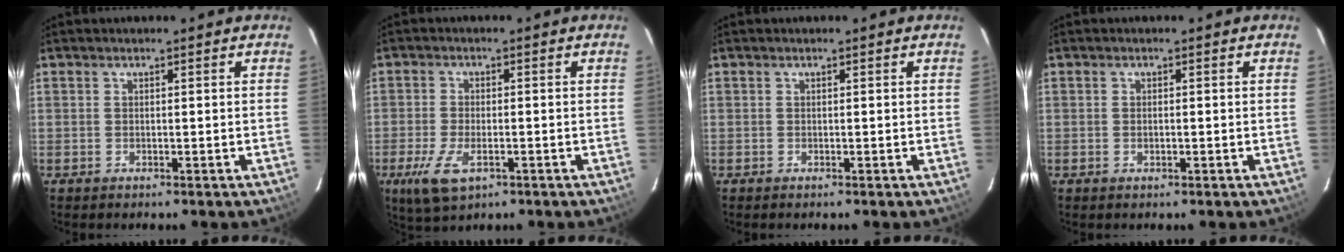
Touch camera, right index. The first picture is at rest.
{"total": 7.6, "force": [-3.4, 3.5, 5.8], "torque": [-0.135, -0.016, -0.060]}
{"total": 0.0}
{"total": 0.8, "force": [-0.2, 0.5, 0.5], "torque": [-0.009, 0.000, -0.003]}